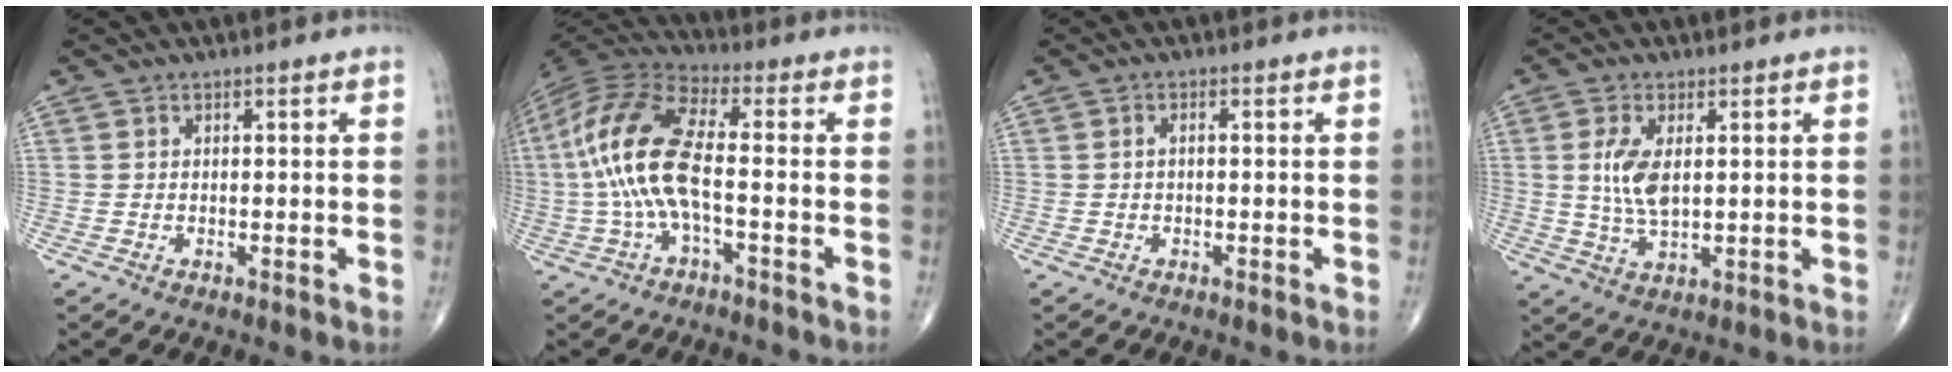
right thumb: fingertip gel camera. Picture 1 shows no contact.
{"total": 15.4, "force": [-1.4, 5.4, 14.3], "torque": [-0.321, 0.036, -0.031]}
{"total": 1.1, "force": [0.0, 0.5, 1.0], "torque": [-0.018, 0.006, 0.000]}
{"total": 6.8, "force": [1.1, 3.0, 6.0], "torque": [-0.125, -0.010, 0.026]}